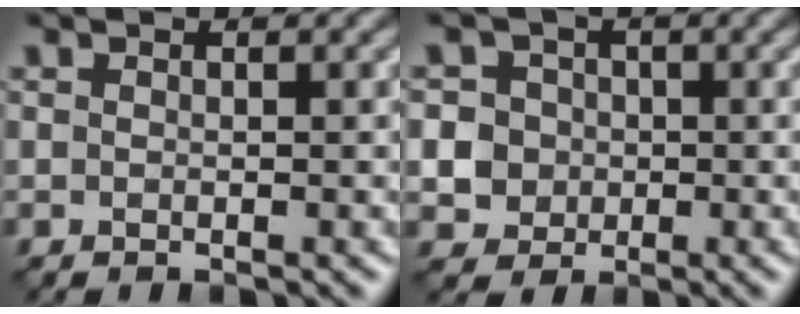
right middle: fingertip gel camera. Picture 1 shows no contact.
{"total": 6.6, "force": [-0.3, 6.3, 2.0], "torque": [-0.030, 0.020, -0.022]}